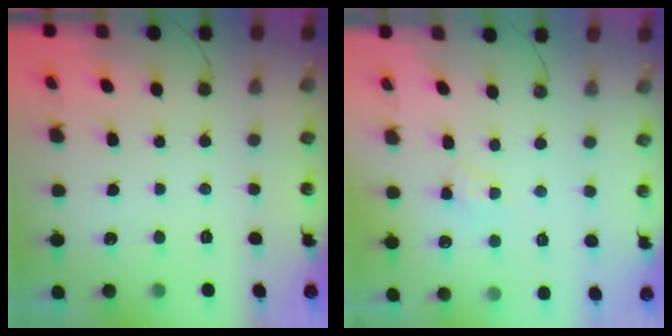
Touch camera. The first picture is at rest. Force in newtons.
{"total": 3.1, "press": 3.1, "slide": 0.5}